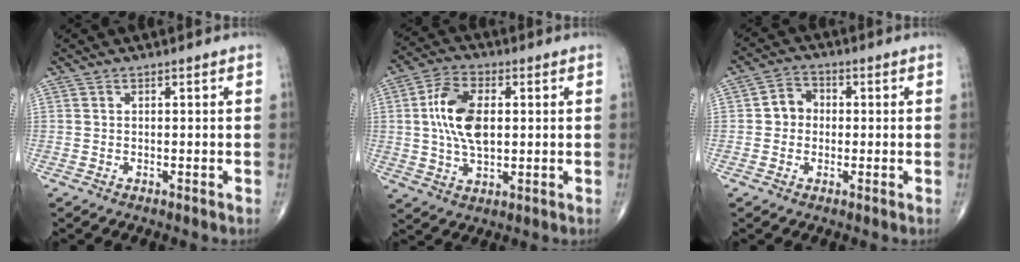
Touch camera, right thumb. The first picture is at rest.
{"total": 11.5, "force": [1.4, 6.4, 9.5], "torque": [-0.176, 0.005, 0.026]}
{"total": 4.6, "force": [-0.1, 4.0, 2.2], "torque": [-0.020, 0.015, -0.011]}